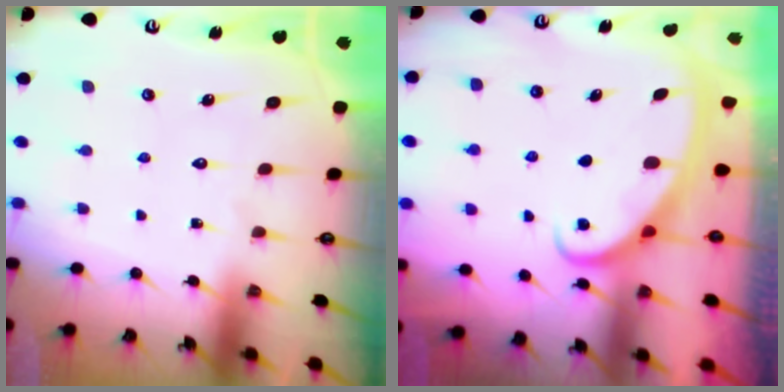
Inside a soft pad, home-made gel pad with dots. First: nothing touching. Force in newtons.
{"total": 2.8, "press": 2.8, "slide": 0.4}